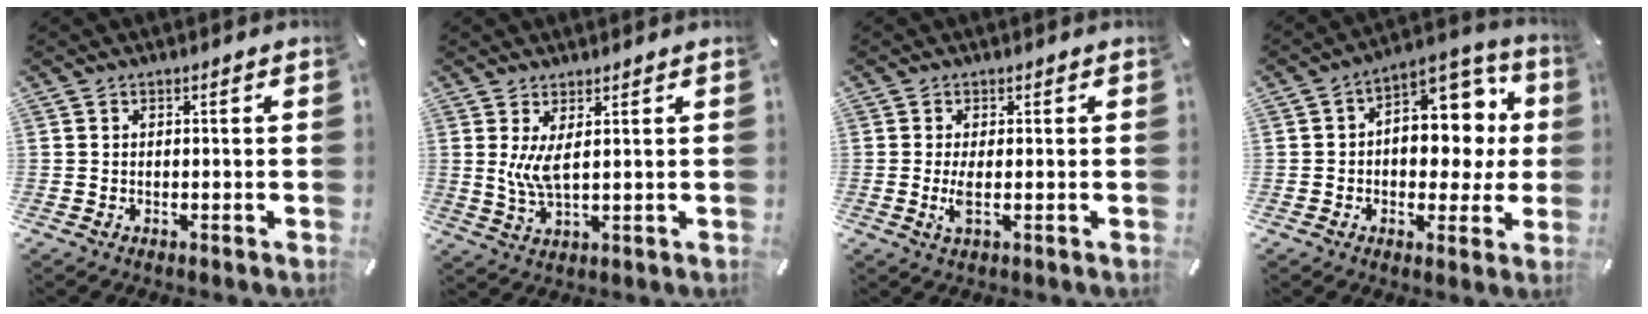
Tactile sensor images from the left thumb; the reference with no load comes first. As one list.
[{"total": 5.9, "force": [1.8, 1.7, 5.3], "torque": [-0.111, -0.010, 0.028]}, {"total": 3.6, "force": [-0.2, 0.7, 3.5], "torque": [-0.084, -0.013, -0.008]}, {"total": 12.3, "force": [2.2, 8.9, 8.2], "torque": [-0.095, -0.021, 0.040]}]